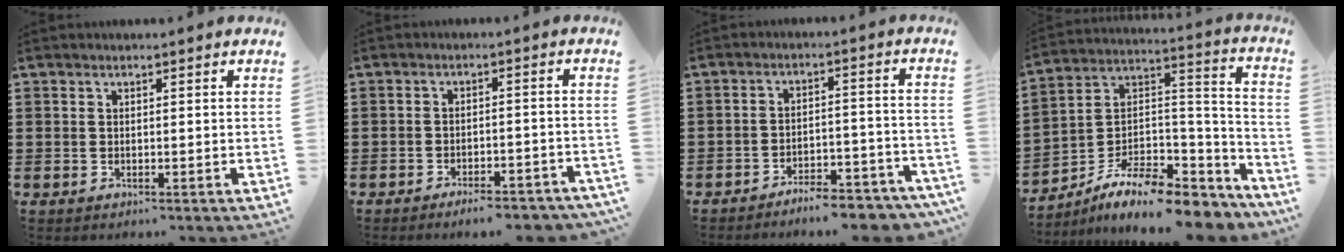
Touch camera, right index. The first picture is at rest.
{"total": 3.7, "force": [-3.5, 0.1, 1.2], "torque": [-0.020, 0.002, -0.070]}
{"total": 5.6, "force": [-5.5, 0.3, 1.1], "torque": [-0.013, 0.011, -0.107]}
{"total": 10.2, "force": [-7.5, 3.7, 5.7], "torque": [-0.108, 0.014, -0.141]}